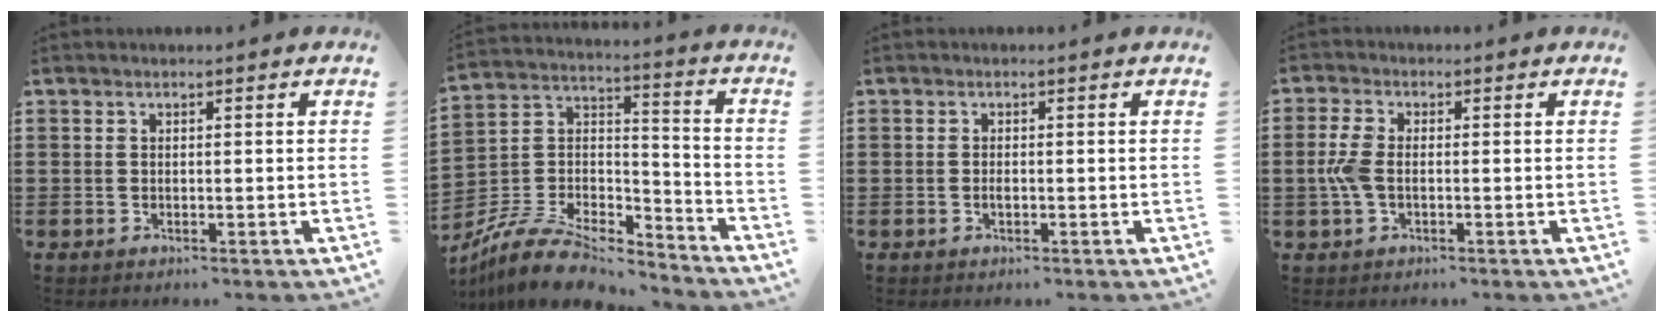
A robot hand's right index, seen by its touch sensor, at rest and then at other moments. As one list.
[{"total": 9.6, "force": [-8.4, 2.7, 3.8], "torque": [-0.082, 0.014, -0.165]}, {"total": 1.0, "force": [-0.3, 0.4, 0.8], "torque": [-0.016, -0.003, -0.006]}, {"total": 4.1, "force": [-0.5, 2.1, 3.5], "torque": [-0.094, -0.006, -0.017]}]